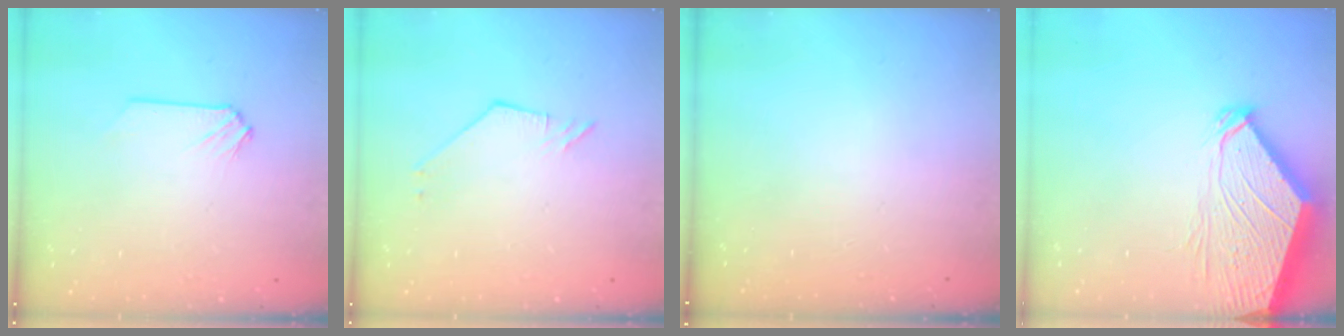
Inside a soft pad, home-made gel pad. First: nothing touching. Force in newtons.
{"total": 2.2, "press": 2.2, "slide": 0.4}
{"total": 0.0}
{"total": 6.7, "press": 6.6, "slide": 0.9}